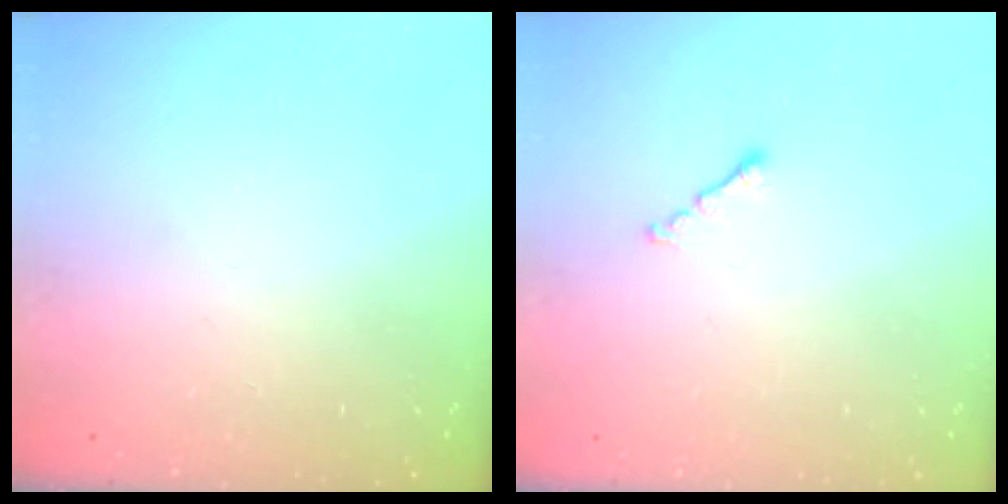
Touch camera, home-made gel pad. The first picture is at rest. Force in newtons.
{"total": 0.8, "press": 0.7, "slide": 0.4}